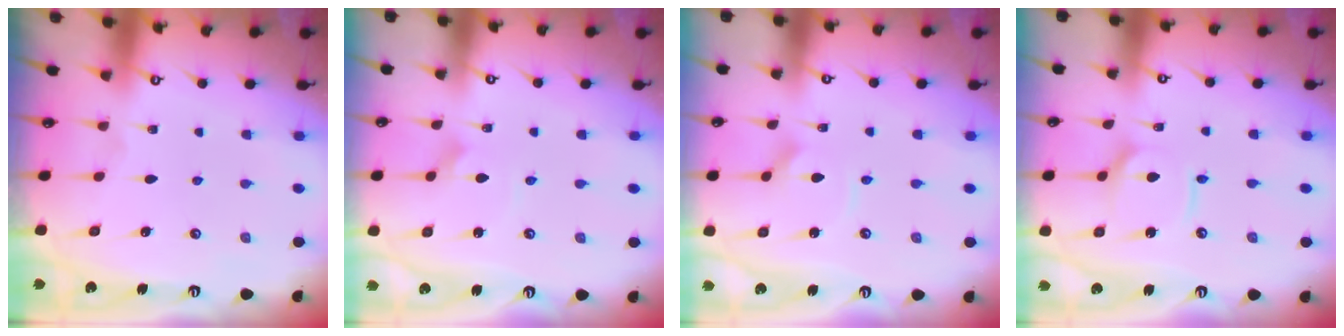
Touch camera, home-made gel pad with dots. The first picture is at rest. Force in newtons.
{"total": 1.7, "press": 1.6, "slide": 0.1}
{"total": 3.5, "press": 3.5, "slide": 0.4}
{"total": 7.5, "press": 7.4, "slide": 0.8}